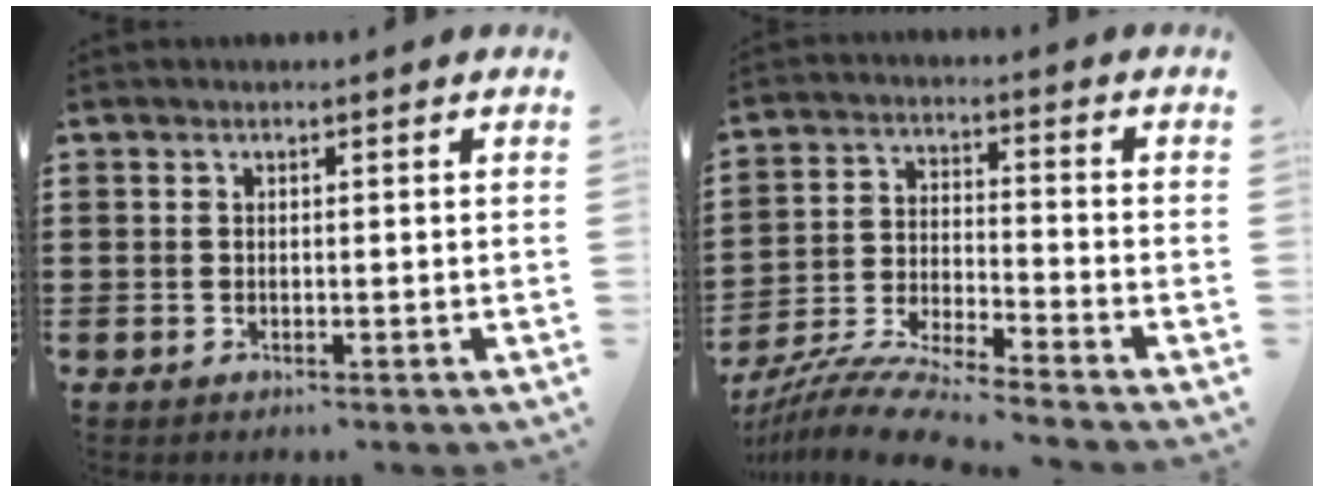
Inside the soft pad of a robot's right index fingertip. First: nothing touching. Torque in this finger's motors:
{"motor_torque": [2.14, 0.00, -0.07, -0.01]}